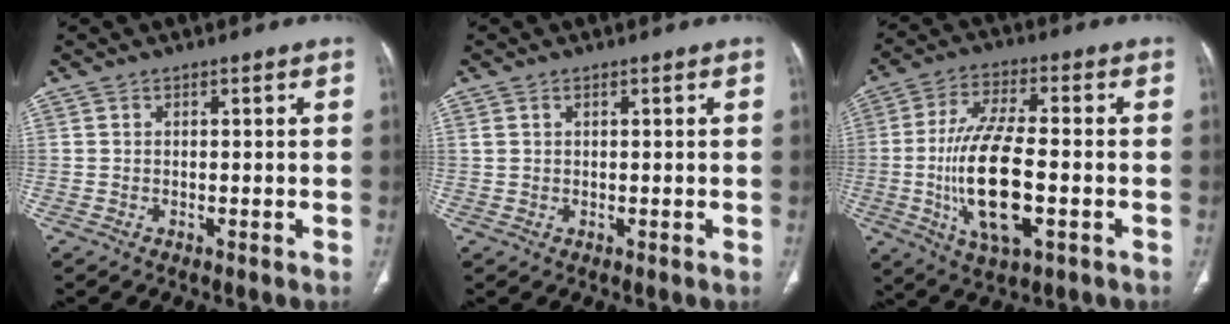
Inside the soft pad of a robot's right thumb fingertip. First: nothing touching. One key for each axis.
{"total": 1.1, "fx": 0.5, "fy": 0.6, "fz": 0.7, "tx": -0.019, "ty": 0.009, "tz": 0.015}
{"total": 16.1, "fx": -3.0, "fy": 6.0, "fz": 14.7, "tx": -0.290, "ty": 0.004, "tz": -0.052}